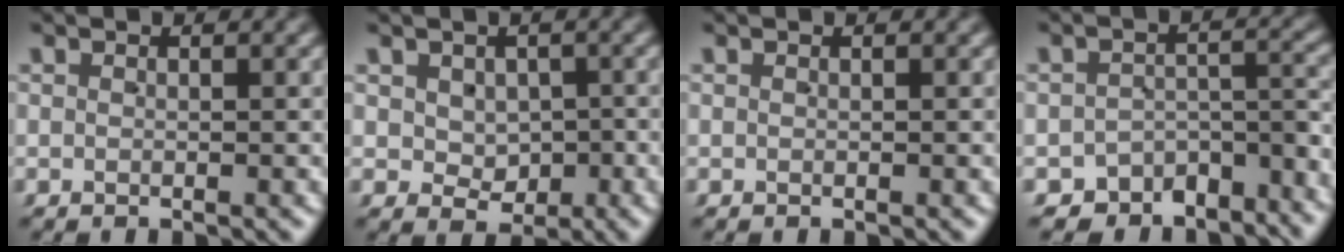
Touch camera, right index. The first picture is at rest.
{"total": 2.7, "force": [0.2, 2.4, 1.4], "torque": [-0.004, -0.015, 0.014]}
{"total": 0.0}
{"total": 9.1, "force": [-7.3, 4.7, 2.8], "torque": [-0.022, -0.012, -0.119]}